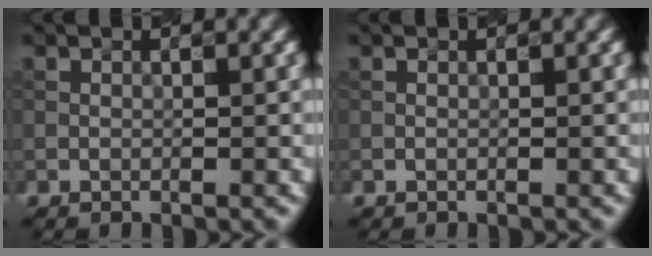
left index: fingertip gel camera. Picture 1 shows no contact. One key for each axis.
{"total": 0.0}